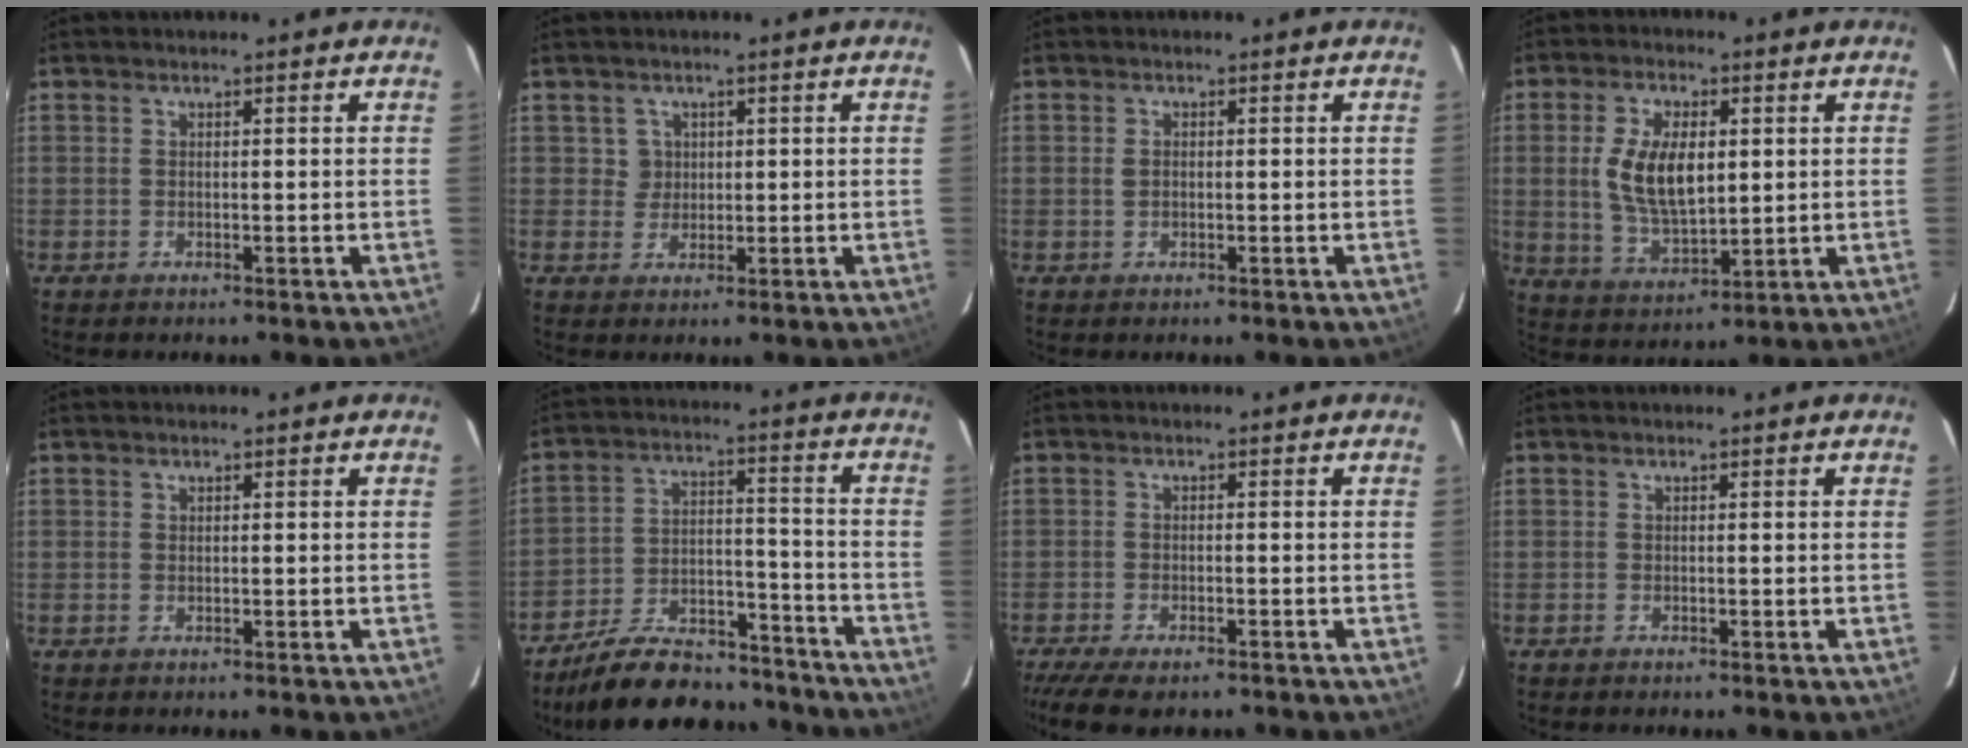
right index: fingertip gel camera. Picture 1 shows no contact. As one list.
[{"total": 2.8, "force": [0.8, 2.7, -0.1], "torque": [0.012, 0.011, 0.012]}, {"total": 1.3, "force": [-0.1, 1.0, 0.8], "torque": [-0.015, 0.003, -0.002]}, {"total": 11.3, "force": [1.5, 5.6, 9.7], "torque": [-0.191, 0.000, 0.037]}, {"total": 0.0}, {"total": 22.5, "force": [-19.0, 8.0, 9.0], "torque": [-0.171, 0.024, -0.263]}, {"total": 8.9, "force": [-7.1, 2.4, 4.7], "torque": [-0.114, -0.034, -0.121]}, {"total": 0.0}]